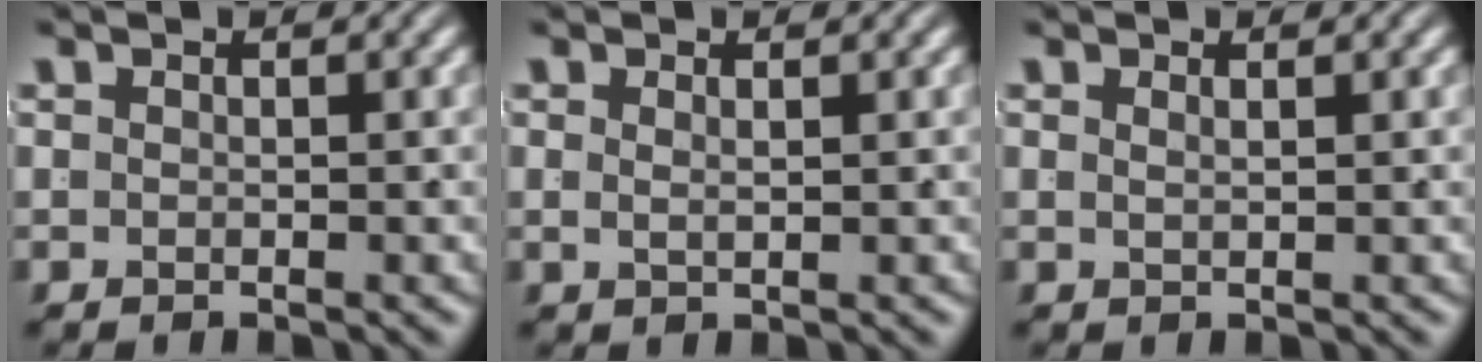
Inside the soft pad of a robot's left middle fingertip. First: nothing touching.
{"total": 1.0, "force": [0.4, -0.9, 0.4], "torque": [-0.001, -0.008, 0.016]}
{"total": 1.3, "force": [0.4, -1.2, 0.2], "torque": [0.006, -0.005, 0.014]}